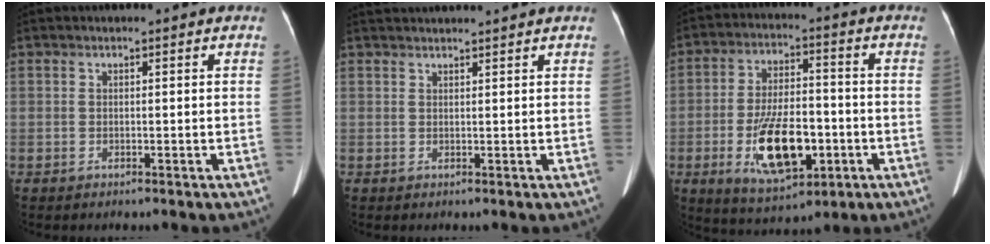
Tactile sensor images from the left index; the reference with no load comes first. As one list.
[{"total": 6.0, "force": [5.8, -0.4, 1.8], "torque": [-0.020, 0.033, 0.076]}, {"total": 13.1, "force": [-4.0, 5.5, 11.2], "torque": [-0.208, -0.006, -0.062]}]